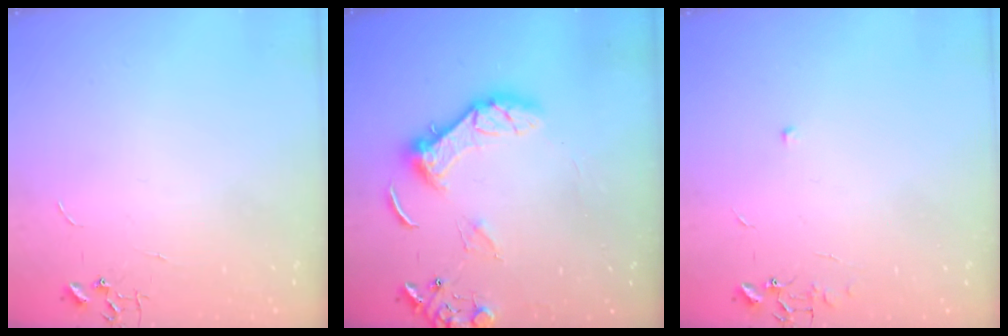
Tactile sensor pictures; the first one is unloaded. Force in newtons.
{"total": 13.0, "press": 12.9, "slide": 1.1}
{"total": 5.2, "press": 5.1, "slide": 0.6}